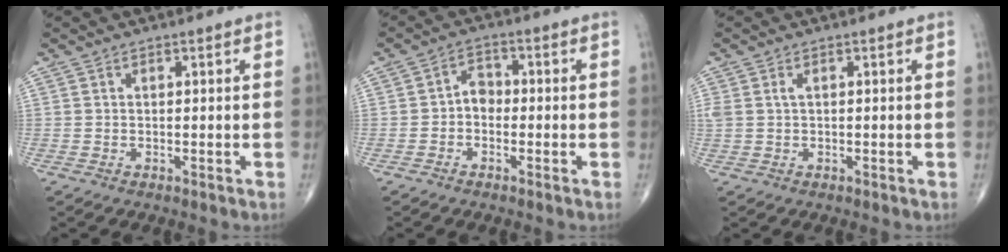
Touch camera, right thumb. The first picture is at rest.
{"total": 3.5, "force": [-0.7, 2.7, 2.1], "torque": [-0.014, 0.018, -0.025]}
{"total": 1.9, "force": [0.6, 1.0, 1.4], "torque": [-0.041, 0.011, 0.015]}